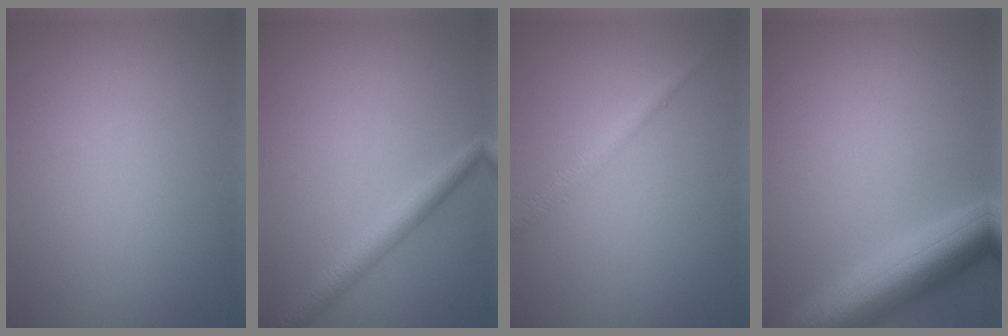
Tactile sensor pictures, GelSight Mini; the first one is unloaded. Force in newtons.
{"total": 2.7, "press": 2.7, "slide": 0.1}
{"total": 1.7, "press": 1.7, "slide": 0.1}
{"total": 8.0, "press": 8.0, "slide": 0.3}